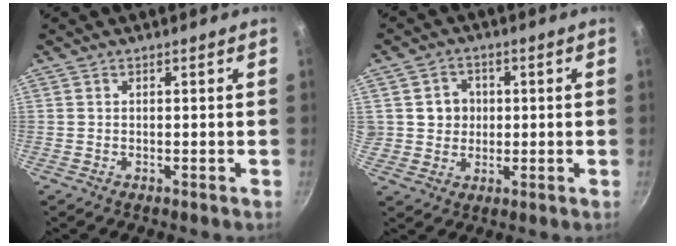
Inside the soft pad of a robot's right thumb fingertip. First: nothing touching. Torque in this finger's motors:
{"motor_torque": [-0.62, 0.90, 0.38, 0.24, 0.12]}